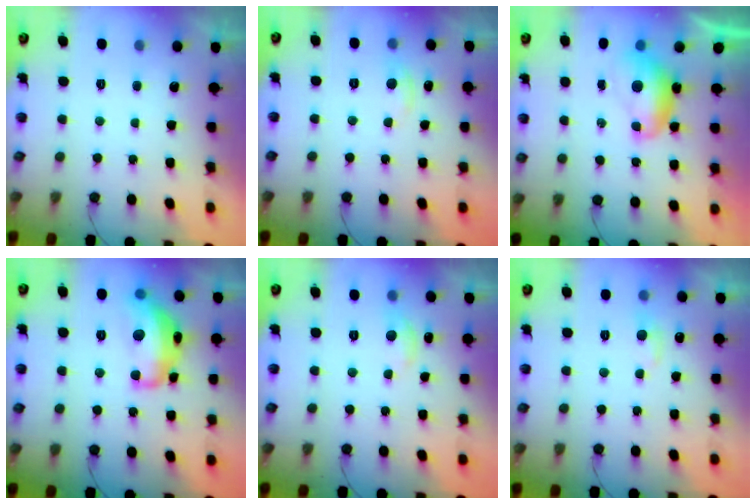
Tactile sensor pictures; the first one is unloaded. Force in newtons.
{"total": 3.6, "press": 3.6, "slide": 0.5}
{"total": 7.7, "press": 7.6, "slide": 0.9}
{"total": 17.0, "press": 16.9, "slide": 1.0}
{"total": 7.7, "press": 7.6, "slide": 1.0}
{"total": 5.5, "press": 5.5, "slide": 0.7}